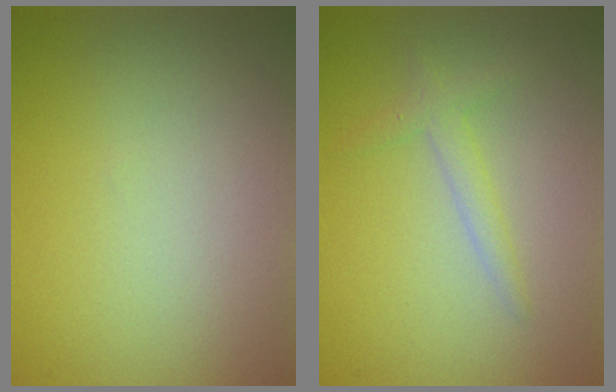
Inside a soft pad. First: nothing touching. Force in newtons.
{"total": 1.7, "press": 1.7, "slide": 0.1}